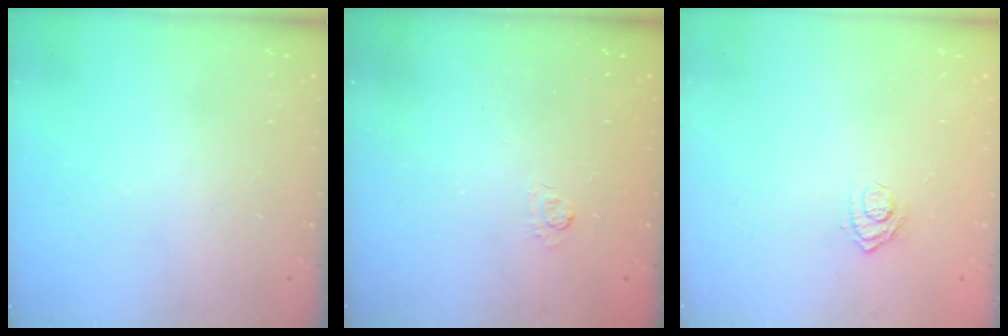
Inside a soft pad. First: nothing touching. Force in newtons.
{"total": 2.1, "press": 1.5, "slide": 1.4}
{"total": 7.1, "press": 7.0, "slide": 1.6}